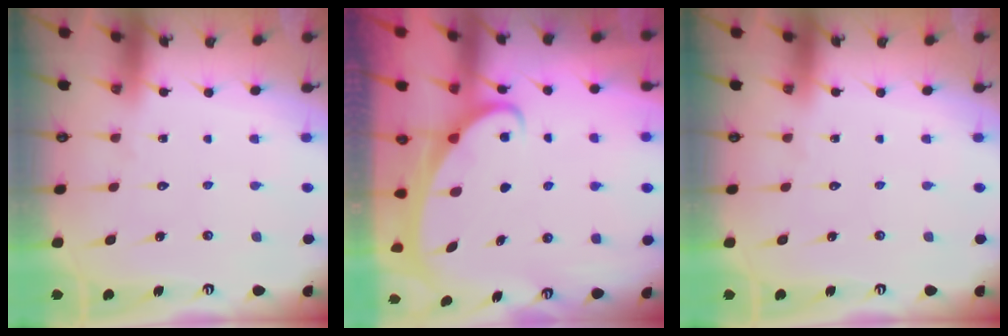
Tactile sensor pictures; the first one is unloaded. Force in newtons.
{"total": 2.2, "press": 2.2, "slide": 0.3}
{"total": 0.0}